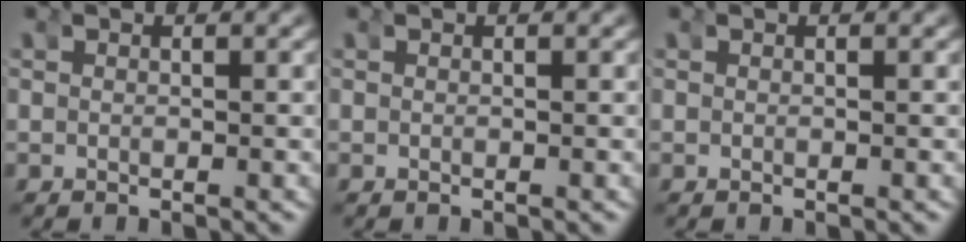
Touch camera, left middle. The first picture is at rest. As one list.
[{"total": 0.0}, {"total": 0.0}]